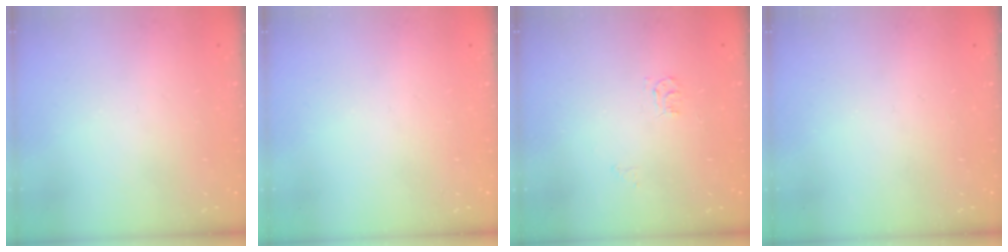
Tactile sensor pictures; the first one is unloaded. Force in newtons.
{"total": 0.0}
{"total": 3.9, "press": 3.9, "slide": 0.6}
{"total": 0.0}